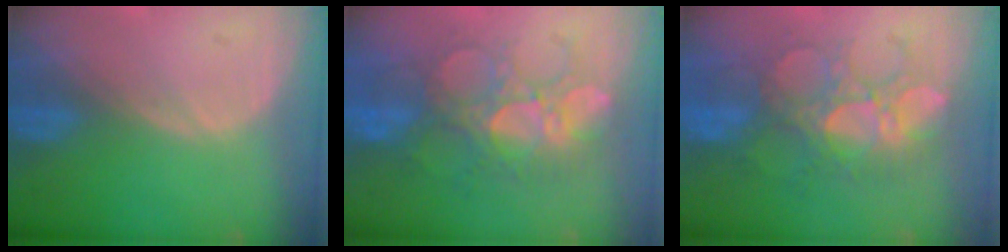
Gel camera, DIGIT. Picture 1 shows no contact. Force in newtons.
{"total": 9.0, "press": 8.8, "slide": 1.7}
{"total": 9.1, "press": 8.9, "slide": 1.8}